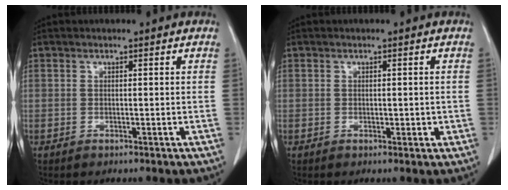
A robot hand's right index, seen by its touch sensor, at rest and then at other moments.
{"total": 1.3, "force": [0.0, 0.7, 1.0], "torque": [-0.008, 0.001, 0.005]}